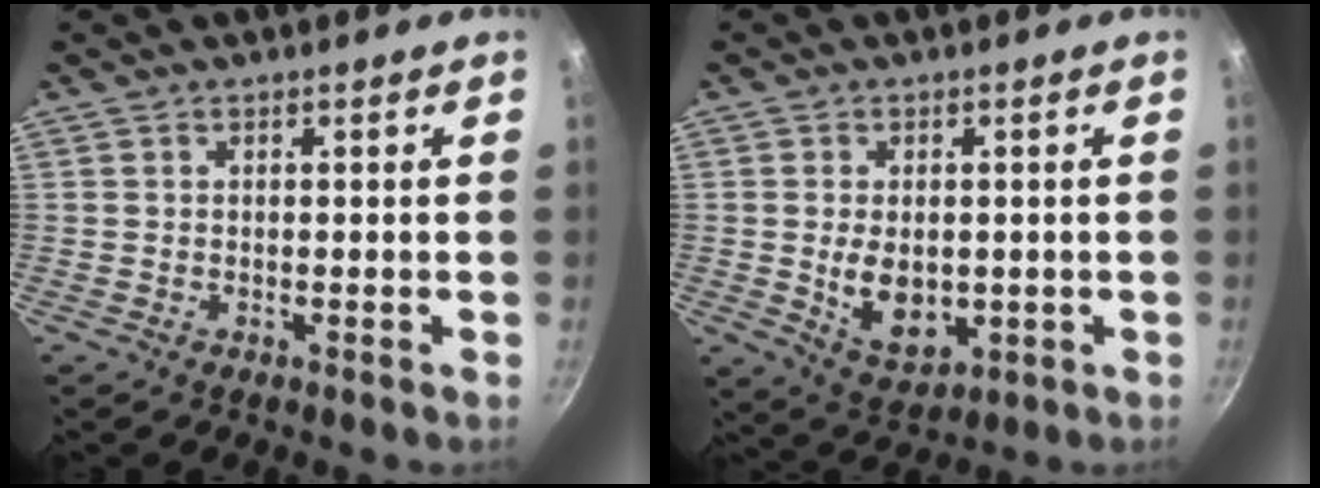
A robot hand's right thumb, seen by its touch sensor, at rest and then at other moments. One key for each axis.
{"total": 8.7, "fx": -0.5, "fy": 5.7, "fz": 6.5, "tx": -0.091, "ty": -0.011, "tz": 0.009}